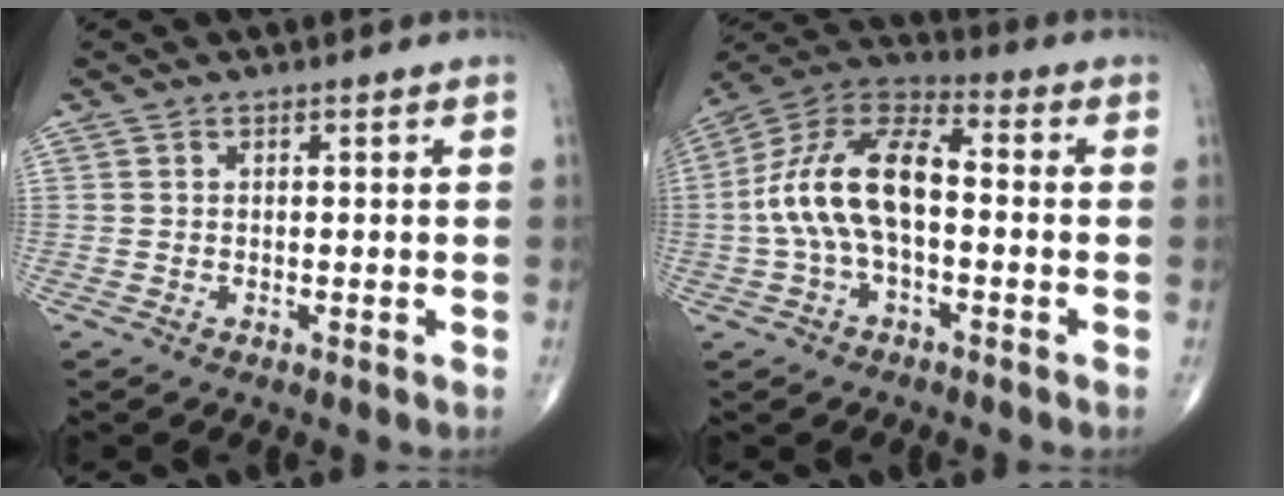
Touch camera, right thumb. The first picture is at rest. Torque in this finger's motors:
{"motor_torque": [0.44, 0.40, 1.51, 0.03, 0.47]}